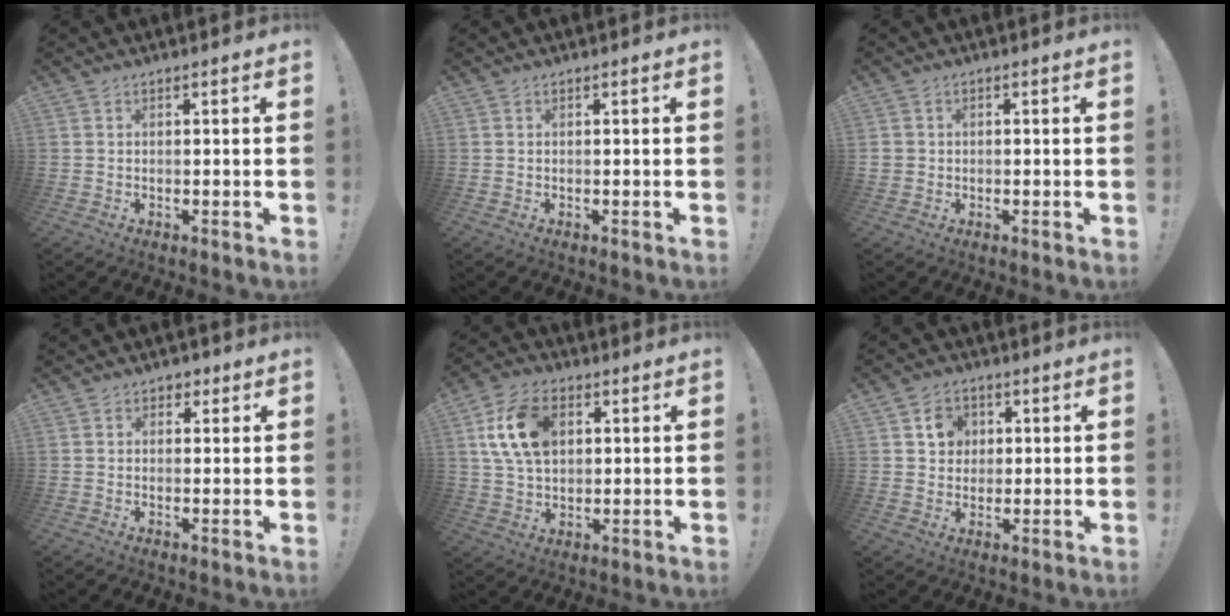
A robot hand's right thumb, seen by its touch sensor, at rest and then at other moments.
{"total": 0.0}
{"total": 1.8, "force": [-0.3, 1.7, 0.5], "torque": [-0.017, 0.009, -0.003]}
{"total": 2.8, "force": [1.1, 2.3, 1.1], "torque": [-0.008, 0.000, 0.017]}
{"total": 15.1, "force": [4.1, 10.1, 10.5], "torque": [-0.188, 0.004, 0.079]}
{"total": 6.7, "force": [2.6, 5.9, 1.8], "torque": [-0.018, -0.010, 0.049]}